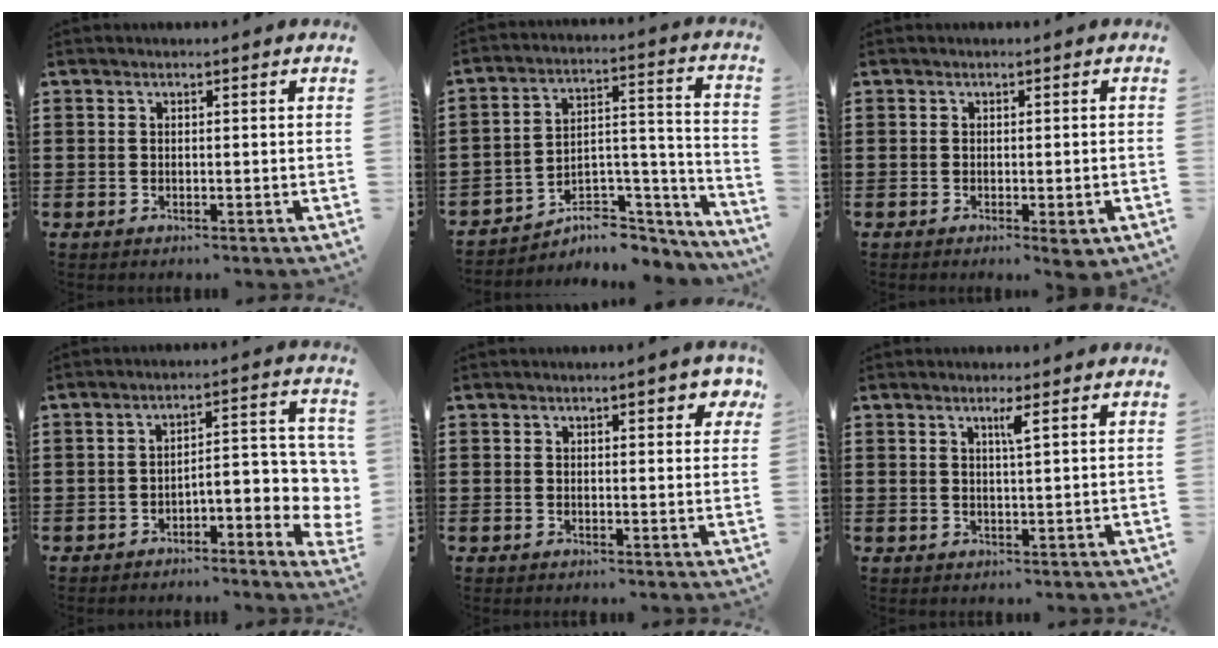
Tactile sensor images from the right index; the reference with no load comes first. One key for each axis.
{"total": 4.9, "fx": -3.7, "fy": 2.9, "fz": 1.6, "tx": -0.033, "ty": -0.002, "tz": -0.070}
{"total": 1.7, "fx": -0.8, "fy": 0.3, "fz": 1.5, "tx": -0.024, "ty": -0.003, "tz": -0.014}
{"total": 4.2, "fx": -2.6, "fy": 1.2, "fz": 3.1, "tx": -0.048, "ty": -0.009, "tz": -0.055}
{"total": 2.4, "fx": 1.3, "fy": 0.8, "fz": 1.8, "tx": -0.016, "ty": -0.002, "tz": 0.015}
{"total": 2.0, "fx": 1.0, "fy": -0.2, "fz": 1.7, "tx": -0.026, "ty": -0.007, "tz": 0.013}